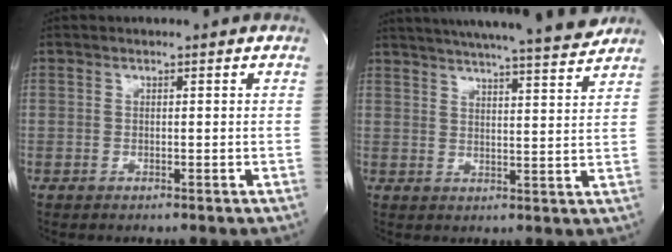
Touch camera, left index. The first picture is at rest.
{"total": 18.5, "force": [16.8, -0.1, 7.6], "torque": [-0.125, -0.019, 0.224]}